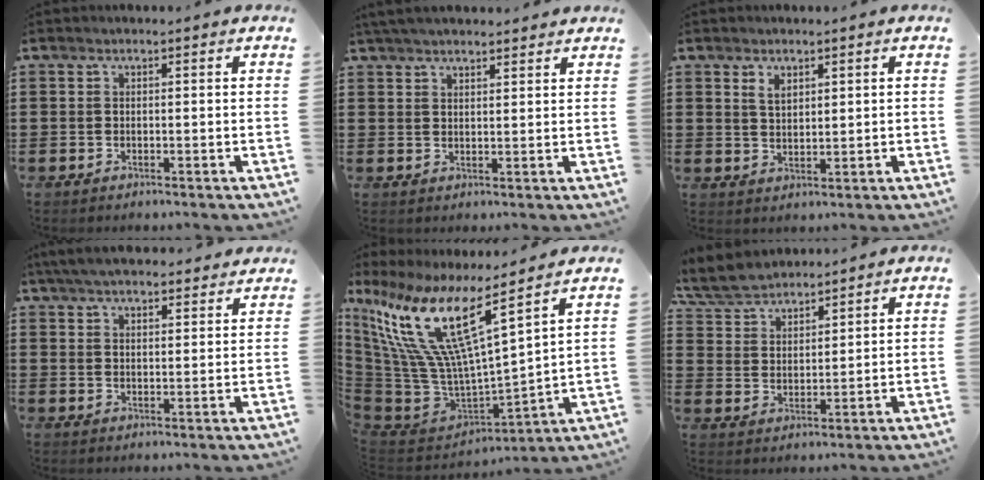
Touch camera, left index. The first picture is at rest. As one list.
[{"total": 3.4, "force": [3.2, 0.3, 1.1], "torque": [-0.029, -0.001, 0.061]}, {"total": 2.4, "force": [1.6, 1.2, 1.3], "torque": [-0.021, 0.001, 0.028]}, {"total": 5.1, "force": [4.8, 0.8, 1.6], "torque": [-0.044, -0.009, 0.089]}, {"total": 14.9, "force": [8.5, 3.1, 11.8], "torque": [-0.293, -0.075, 0.132]}, {"total": 6.2, "force": [5.8, 1.6, 1.5], "torque": [-0.055, -0.013, 0.106]}]